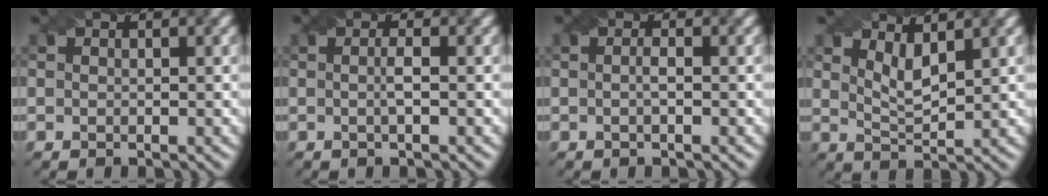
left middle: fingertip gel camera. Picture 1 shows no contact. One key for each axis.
{"total": 1.2, "fx": -0.1, "fy": 0.1, "fz": 1.2, "tx": -0.026, "ty": 0.000, "tz": -0.003}
{"total": 0.9, "fx": -0.1, "fy": 0.2, "fz": 0.9, "tx": -0.015, "ty": -0.003, "tz": -0.002}
{"total": 2.6, "fx": 1.6, "fy": 0.7, "fz": 1.9, "tx": -0.038, "ty": -0.007, "tz": 0.031}